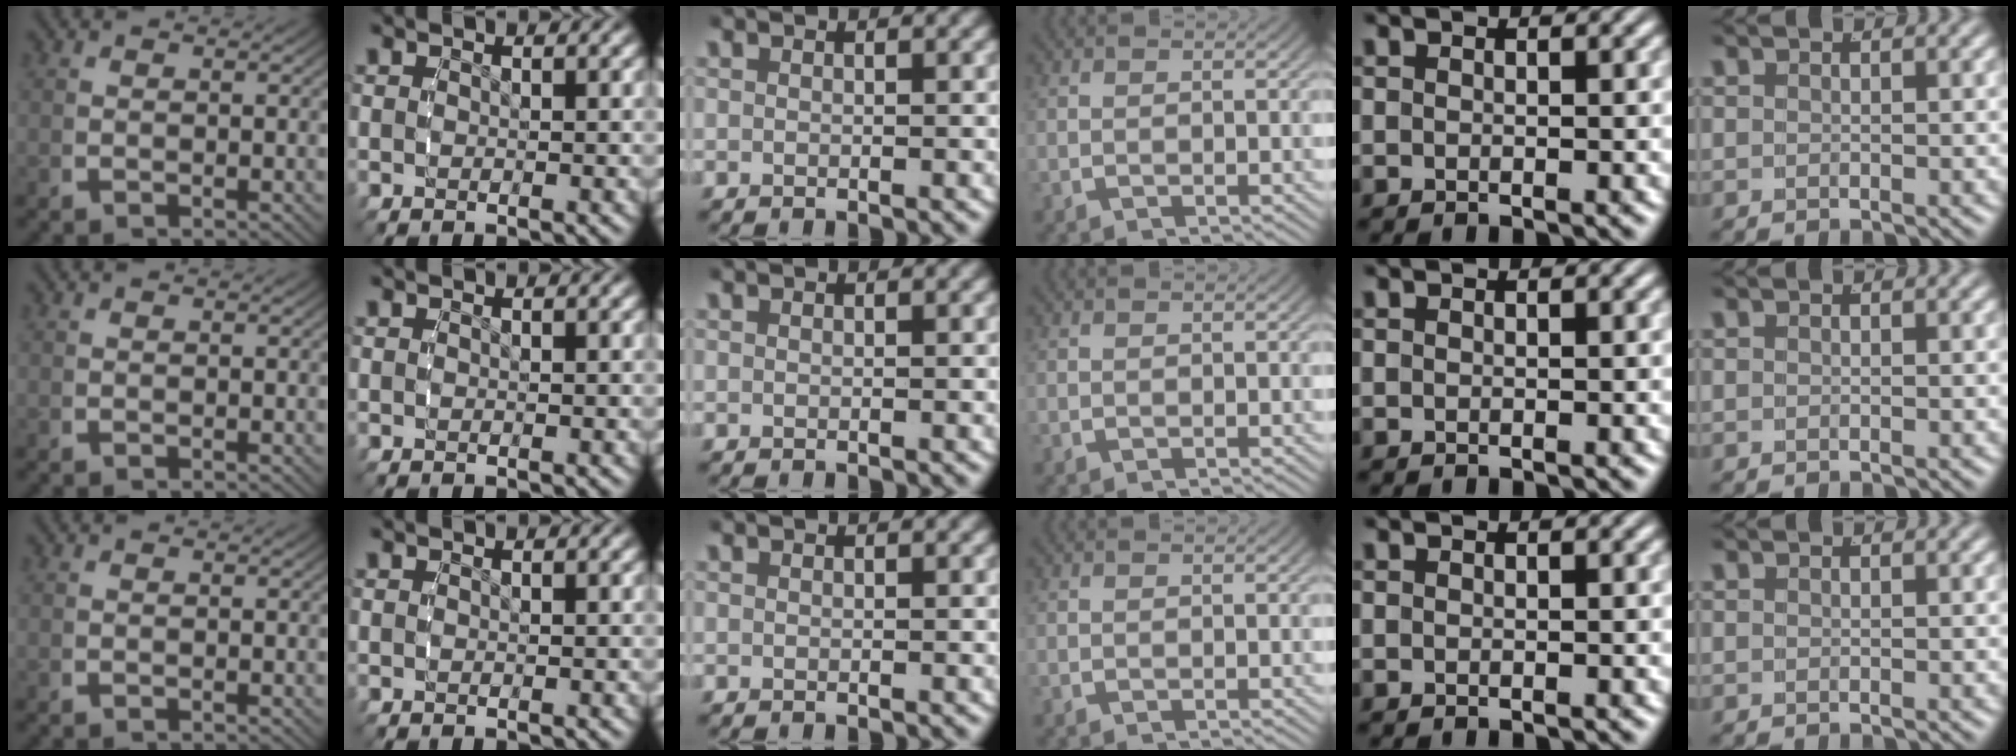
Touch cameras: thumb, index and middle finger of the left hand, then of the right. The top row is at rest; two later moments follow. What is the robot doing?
{"motion": "reach", "object": "photo album"}